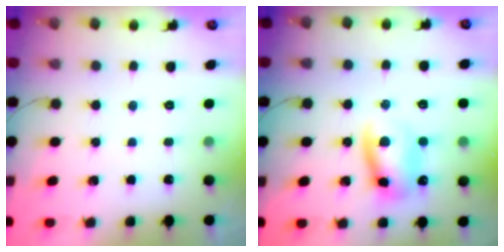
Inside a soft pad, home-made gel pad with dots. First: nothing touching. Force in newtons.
{"total": 11.9, "press": 11.7, "slide": 2.0}